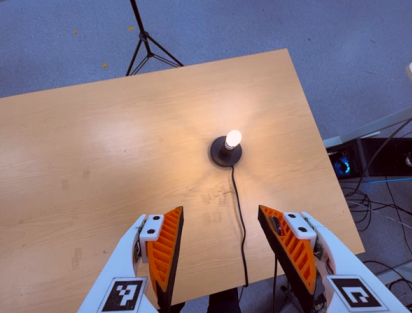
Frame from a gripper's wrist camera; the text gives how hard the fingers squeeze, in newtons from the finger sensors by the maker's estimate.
{"total": 0.0}